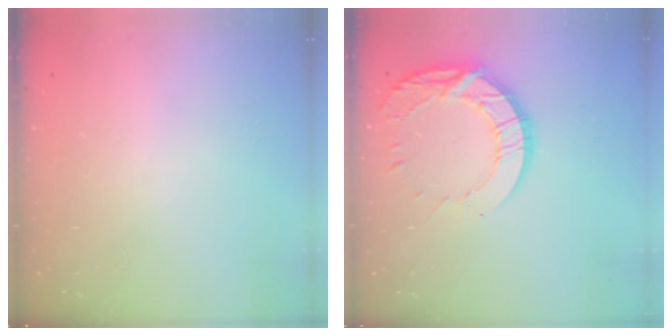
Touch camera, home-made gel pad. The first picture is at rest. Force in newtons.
{"total": 13.6, "press": 13.5, "slide": 1.1}